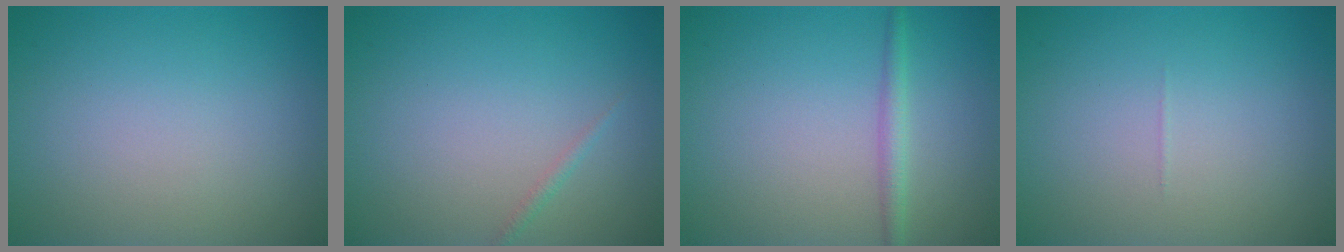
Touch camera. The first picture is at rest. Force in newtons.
{"total": 0.6, "press": 0.6, "slide": 0.0}
{"total": 1.7, "press": 1.7, "slide": 0.1}
{"total": 0.0}